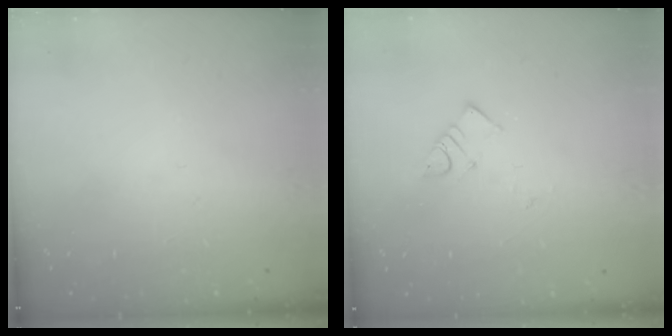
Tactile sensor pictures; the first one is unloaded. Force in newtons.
{"total": 3.9, "press": 3.9, "slide": 0.5}